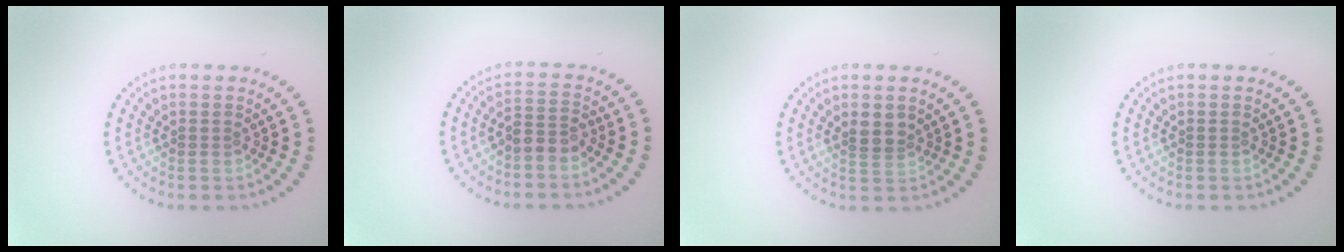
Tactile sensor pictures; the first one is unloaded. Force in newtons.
{"total": 2.0, "press": 1.6, "slide": 1.2}
{"total": 2.0, "press": 1.8, "slide": 1.1}
{"total": 0.0}